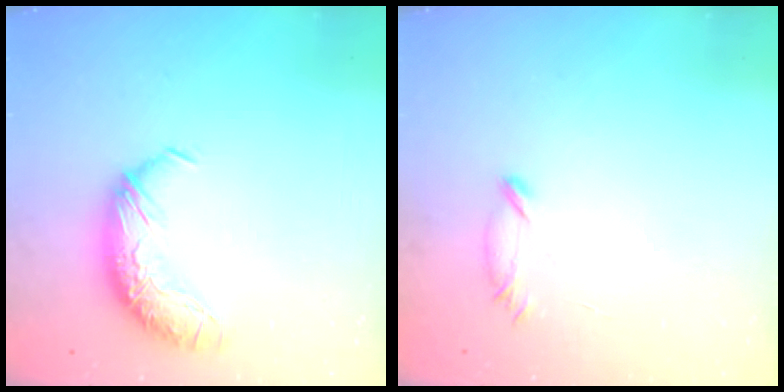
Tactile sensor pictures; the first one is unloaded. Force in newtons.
{"total": 7.5, "press": 7.5, "slide": 0.5}